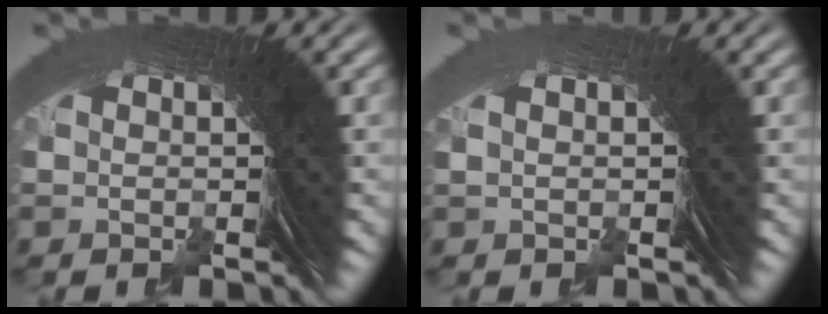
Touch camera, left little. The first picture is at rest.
{"total": 0.7, "force": [-0.2, -0.4, -0.5], "torque": [0.012, 0.004, 0.001]}